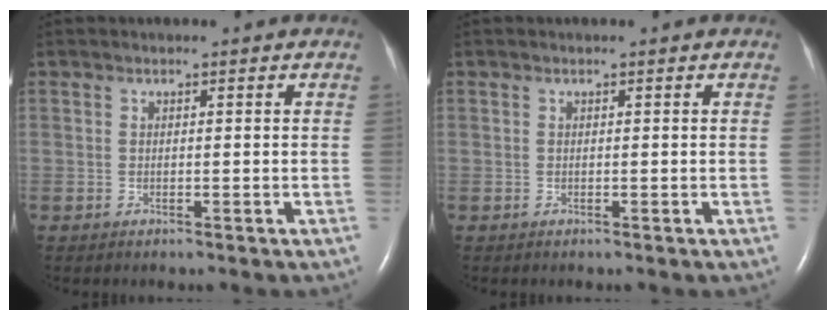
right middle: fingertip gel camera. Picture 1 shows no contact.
{"total": 0.0}